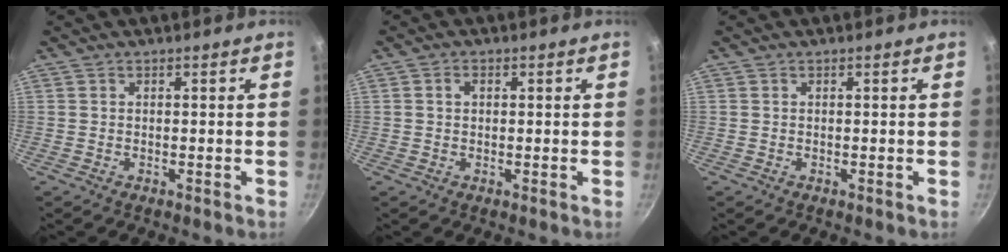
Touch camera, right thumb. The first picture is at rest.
{"total": 1.7, "force": [0.4, 1.3, 1.1], "torque": [-0.013, 0.005, 0.005]}
{"total": 0.0}